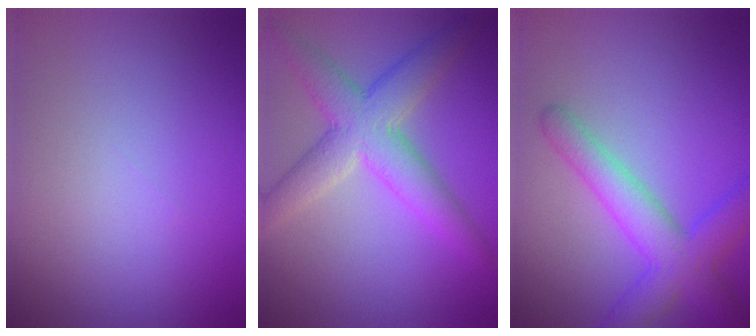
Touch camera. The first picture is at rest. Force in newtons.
{"total": 5.0, "press": 4.9, "slide": 0.3}
{"total": 5.3, "press": 5.3, "slide": 0.1}